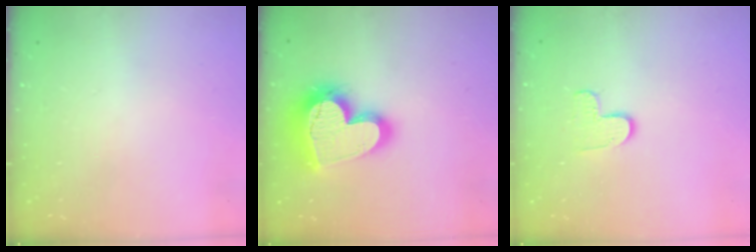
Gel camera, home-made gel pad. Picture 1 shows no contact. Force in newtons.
{"total": 22.4, "press": 22.3, "slide": 1.9}
{"total": 5.9, "press": 5.9, "slide": 0.5}